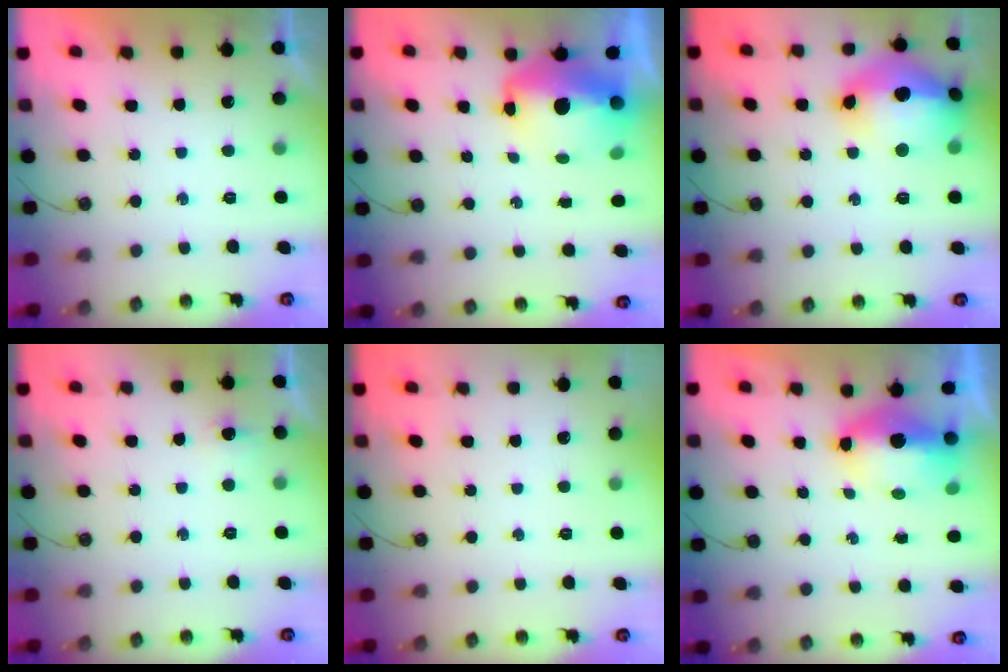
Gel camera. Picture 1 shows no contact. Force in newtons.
{"total": 12.9, "press": 12.8, "slide": 1.5}
{"total": 20.3, "press": 20.2, "slide": 2.1}
{"total": 4.9, "press": 4.6, "slide": 1.4}
{"total": 0.0}
{"total": 7.4, "press": 7.4, "slide": 0.8}